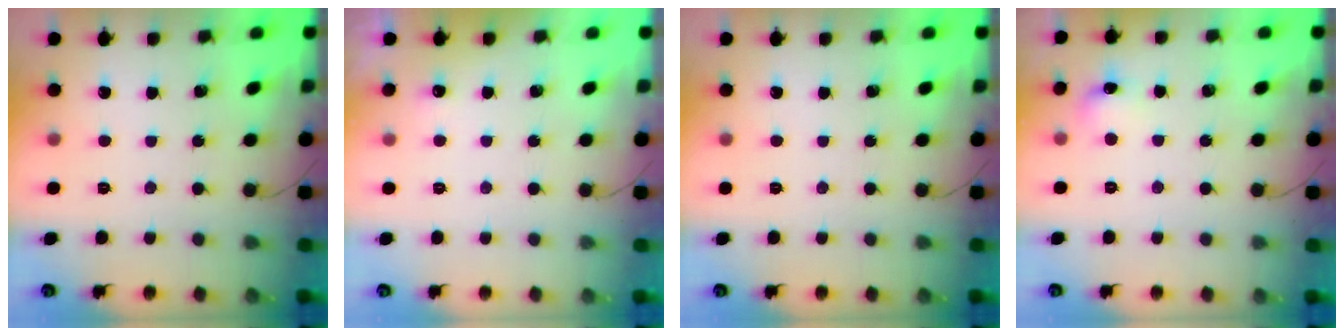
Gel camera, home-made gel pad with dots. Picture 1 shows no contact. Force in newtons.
{"total": 6.4, "press": 2.5, "slide": 5.9}
{"total": 0.0}
{"total": 6.7, "press": 6.6, "slide": 1.4}